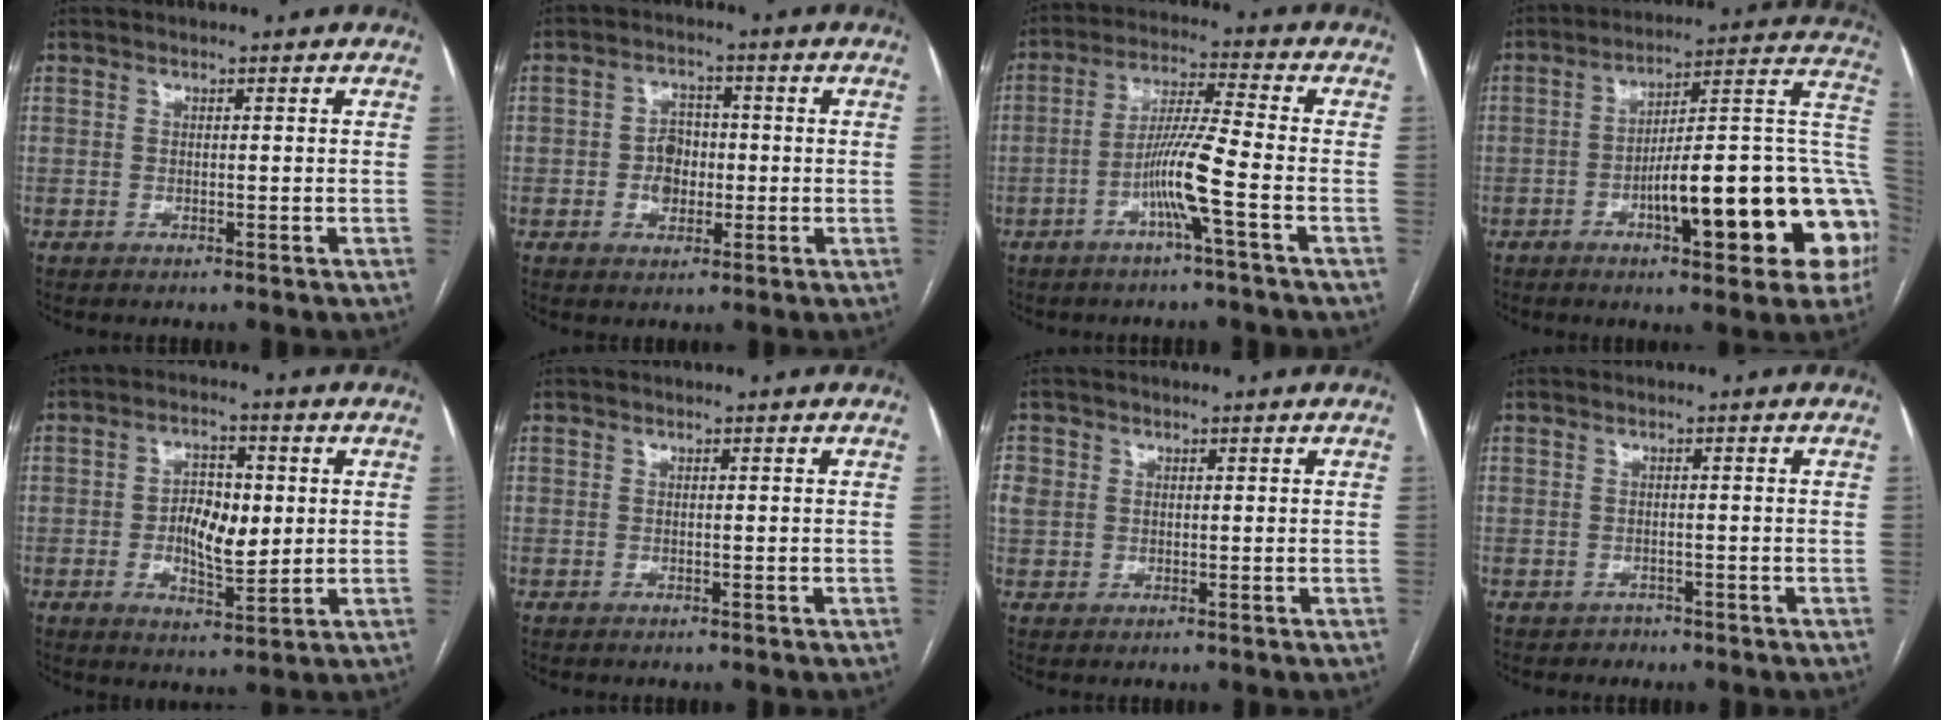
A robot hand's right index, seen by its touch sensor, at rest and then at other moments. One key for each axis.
{"total": 4.7, "fx": -0.7, "fy": 3.6, "fz": 2.9, "tx": -0.048, "ty": 0.011, "tz": -0.009}
{"total": 8.1, "fx": -3.2, "fy": -0.9, "fz": 7.4, "tx": -0.144, "ty": 0.006, "tz": -0.065}
{"total": 22.9, "fx": -6.3, "fy": 4.9, "fz": 21.5, "tx": -0.211, "ty": 0.033, "tz": -0.076}
{"total": 7.6, "fx": 0.1, "fy": 3.6, "fz": 6.7, "tx": -0.115, "ty": 0.006, "tz": 0.005}
{"total": 0.0}
{"total": 4.0, "fx": 0.8, "fy": 3.6, "fz": 1.6, "tx": -0.049, "ty": 0.015, "tz": 0.022}
{"total": 1.3, "fx": -1.0, "fy": 0.9, "fz": -0.1, "tx": -0.007, "ty": 0.002, "tz": -0.017}